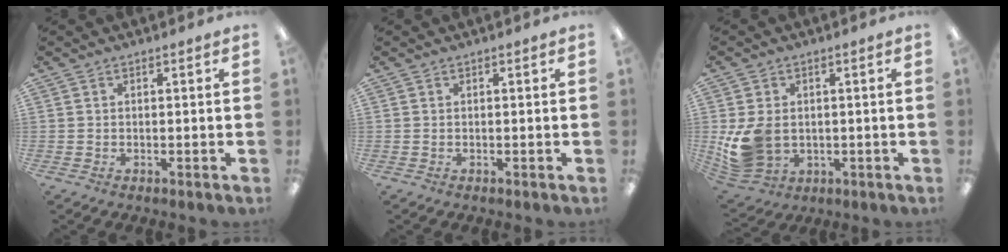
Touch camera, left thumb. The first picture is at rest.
{"total": 0.0}
{"total": 9.5, "force": [-0.4, 7.4, 5.8], "torque": [-0.133, 0.007, -0.001]}